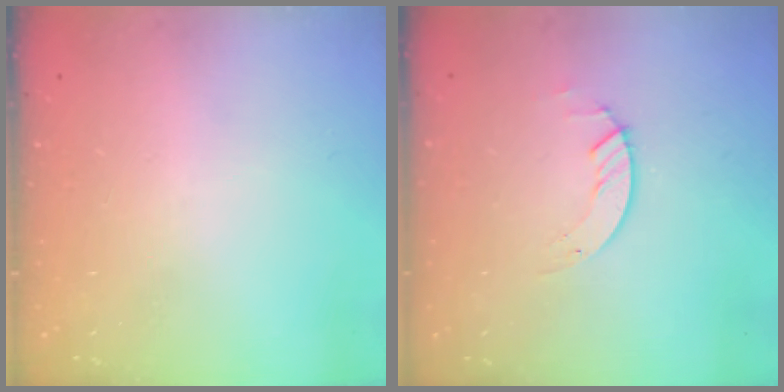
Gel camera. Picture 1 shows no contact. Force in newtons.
{"total": 1.3, "press": 1.3, "slide": 0.2}